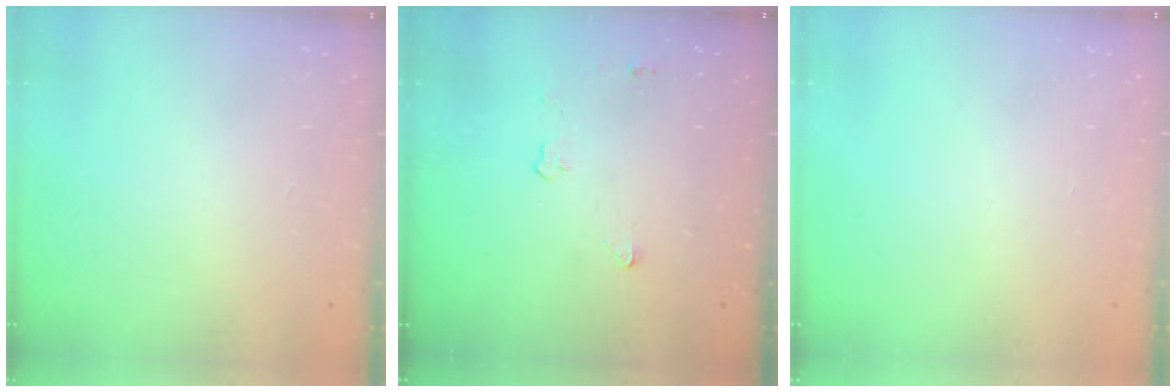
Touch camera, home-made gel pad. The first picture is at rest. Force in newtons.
{"total": 3.1, "press": 3.0, "slide": 0.5}
{"total": 0.0}